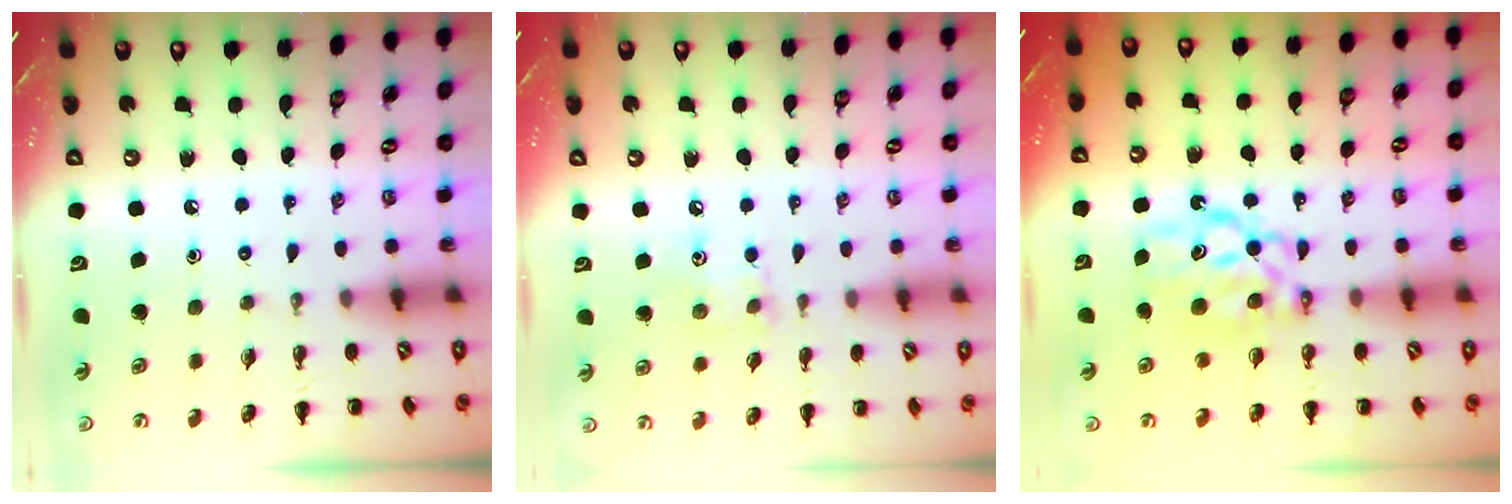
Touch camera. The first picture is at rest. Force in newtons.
{"total": 7.7, "press": 7.5, "slide": 1.3}
{"total": 7.6, "press": 7.5, "slide": 1.1}